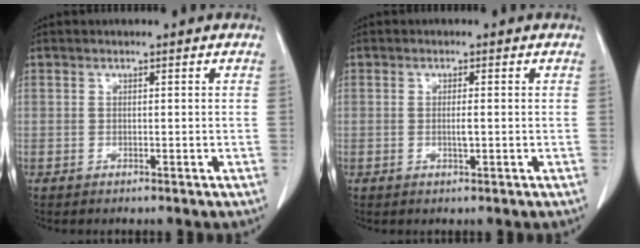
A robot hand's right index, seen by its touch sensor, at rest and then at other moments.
{"total": 1.4, "force": [-0.1, 0.1, 1.4], "torque": [-0.026, 0.000, 0.001]}